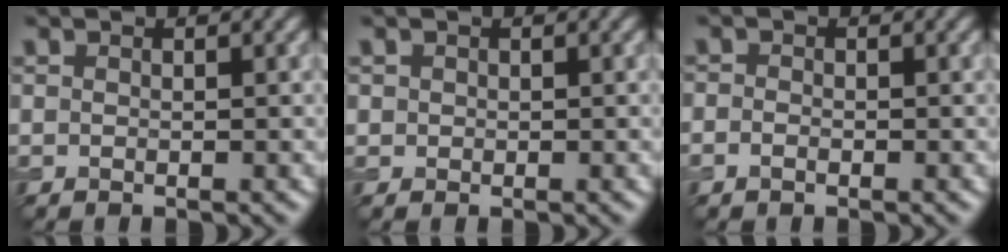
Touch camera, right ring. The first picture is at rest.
{"total": 0.6, "force": [0.2, 0.6, 0.0], "torque": [0.006, -0.002, 0.003]}
{"total": 1.0, "force": [-0.5, 0.7, 0.6], "torque": [-0.008, -0.002, -0.011]}